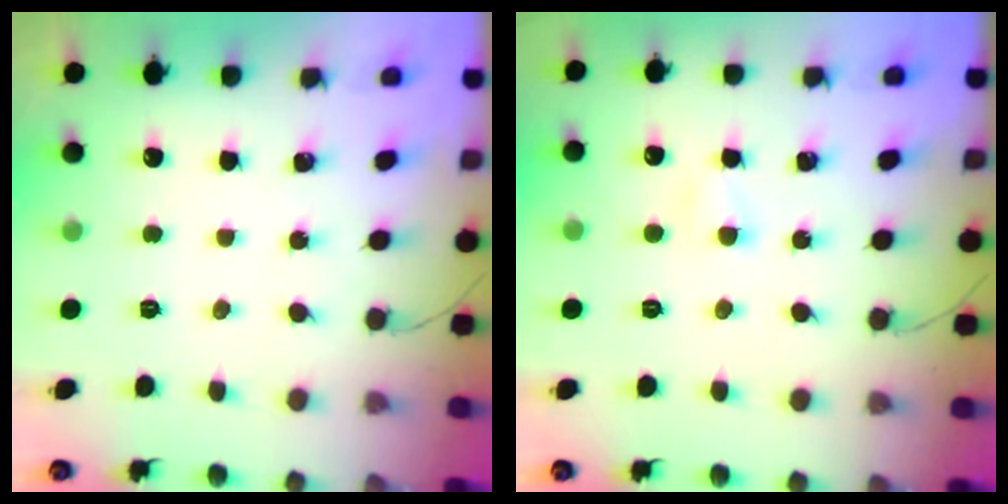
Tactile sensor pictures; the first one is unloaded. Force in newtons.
{"total": 3.0, "press": 2.9, "slide": 0.8}